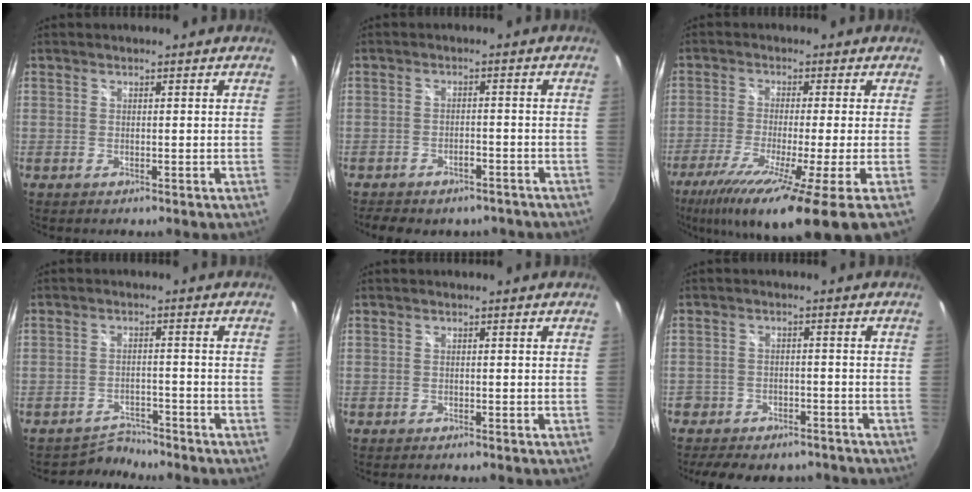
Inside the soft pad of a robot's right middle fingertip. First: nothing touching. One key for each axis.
{"total": 8.5, "fx": -6.8, "fy": 3.8, "fz": 3.5, "tx": -0.081, "ty": -0.006, "tz": -0.086}
{"total": 17.1, "fx": -11.0, "fy": -1.2, "fz": 13.0, "tx": -0.240, "ty": -0.080, "tz": -0.179}
{"total": 4.1, "fx": -4.0, "fy": 0.7, "fz": -0.9, "tx": 0.013, "ty": 0.013, "tz": -0.064}
{"total": 0.9, "fx": -0.8, "fy": 0.2, "fz": 0.3, "tx": -0.008, "ty": -0.006, "tz": -0.014}
{"total": 12.1, "fx": -9.5, "fy": 6.0, "fz": 4.5, "tx": -0.114, "ty": -0.001, "tz": -0.132}